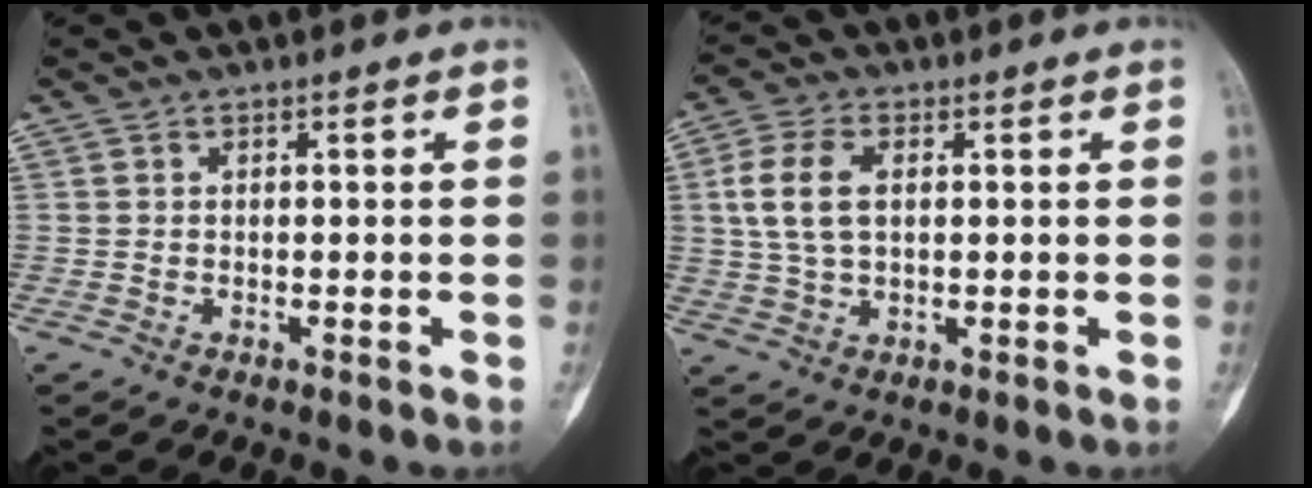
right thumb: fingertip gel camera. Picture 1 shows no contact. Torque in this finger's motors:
{"motor_torque": [0.04, 0.22, 0.62, -0.12, 0.29]}